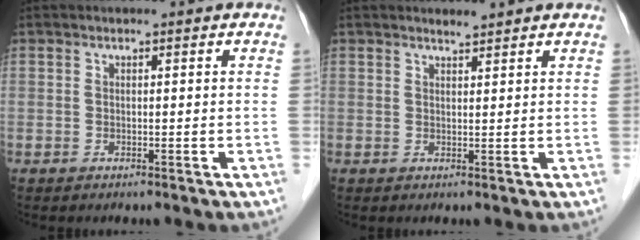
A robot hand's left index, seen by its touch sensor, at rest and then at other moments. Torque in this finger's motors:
{"motor_torque": [-0.76, -0.69, -0.20, -0.02]}